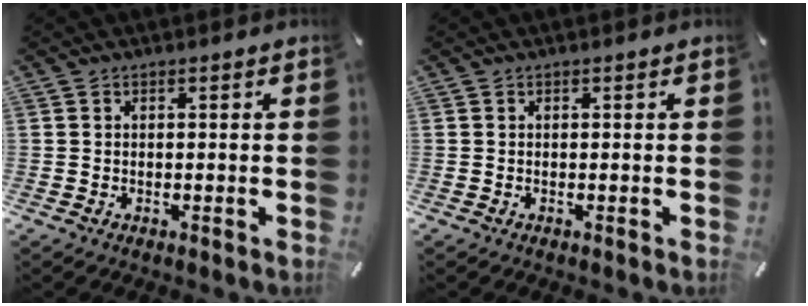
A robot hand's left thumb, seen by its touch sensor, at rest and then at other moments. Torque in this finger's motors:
{"motor_torque": [-0.02, 0.02, -0.03, 0.00, 0.00]}